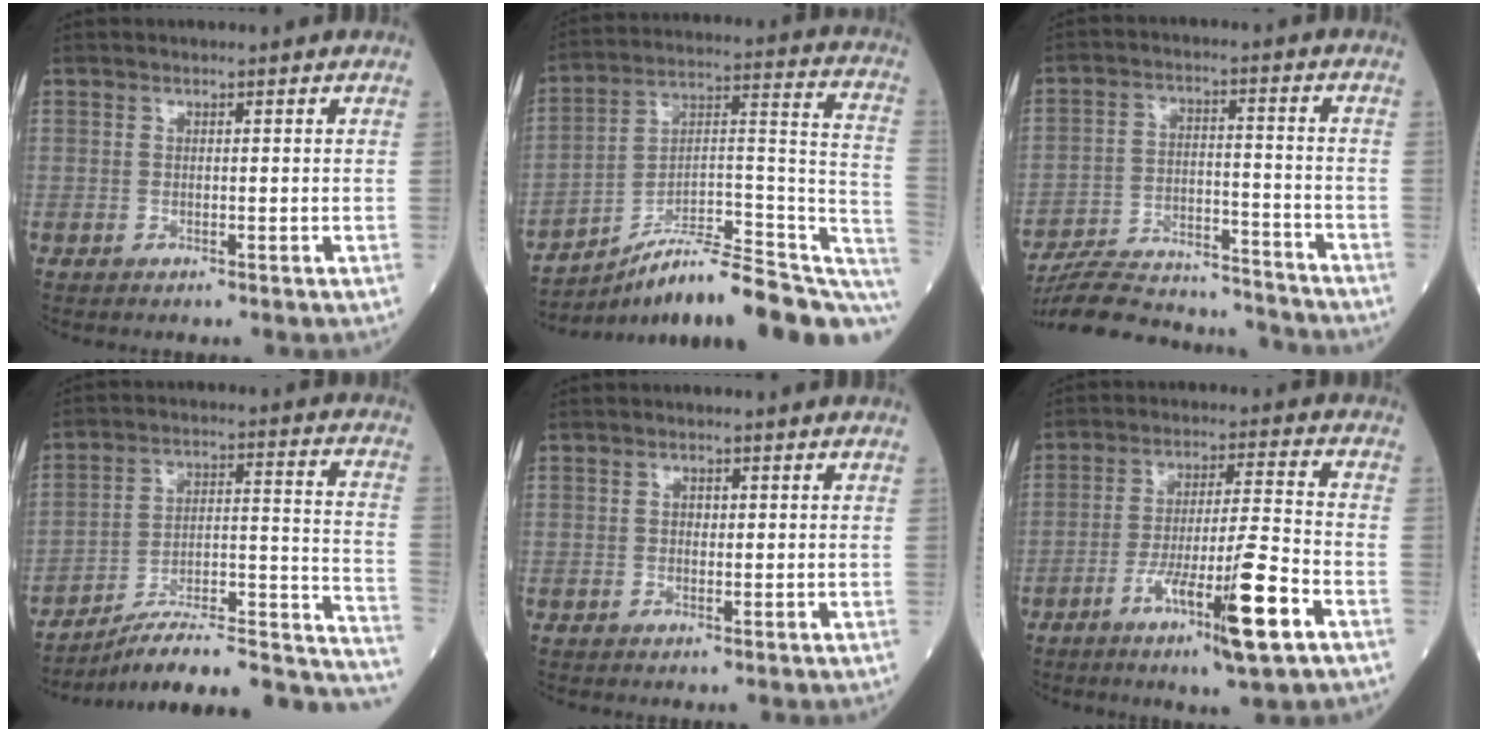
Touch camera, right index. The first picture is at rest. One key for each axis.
{"total": 21.4, "fx": -15.7, "fy": 4.3, "fz": 14.0, "tx": -0.141, "ty": 0.055, "tz": -0.234}
{"total": 19.2, "fx": -18.4, "fy": 2.9, "fz": 4.9, "tx": -0.113, "ty": 0.006, "tz": -0.279}
{"total": 21.2, "fx": -18.4, "fy": 3.3, "fz": 9.8, "tx": -0.071, "ty": 0.049, "tz": -0.270}
{"total": 1.2, "fx": 0.2, "fy": 0.9, "fz": 0.9, "tx": -0.014, "ty": 0.002, "tz": 0.002}
{"total": 12.5, "fx": -5.9, "fy": 0.0, "fz": 11.0, "tx": -0.189, "ty": -0.013, "tz": -0.098}